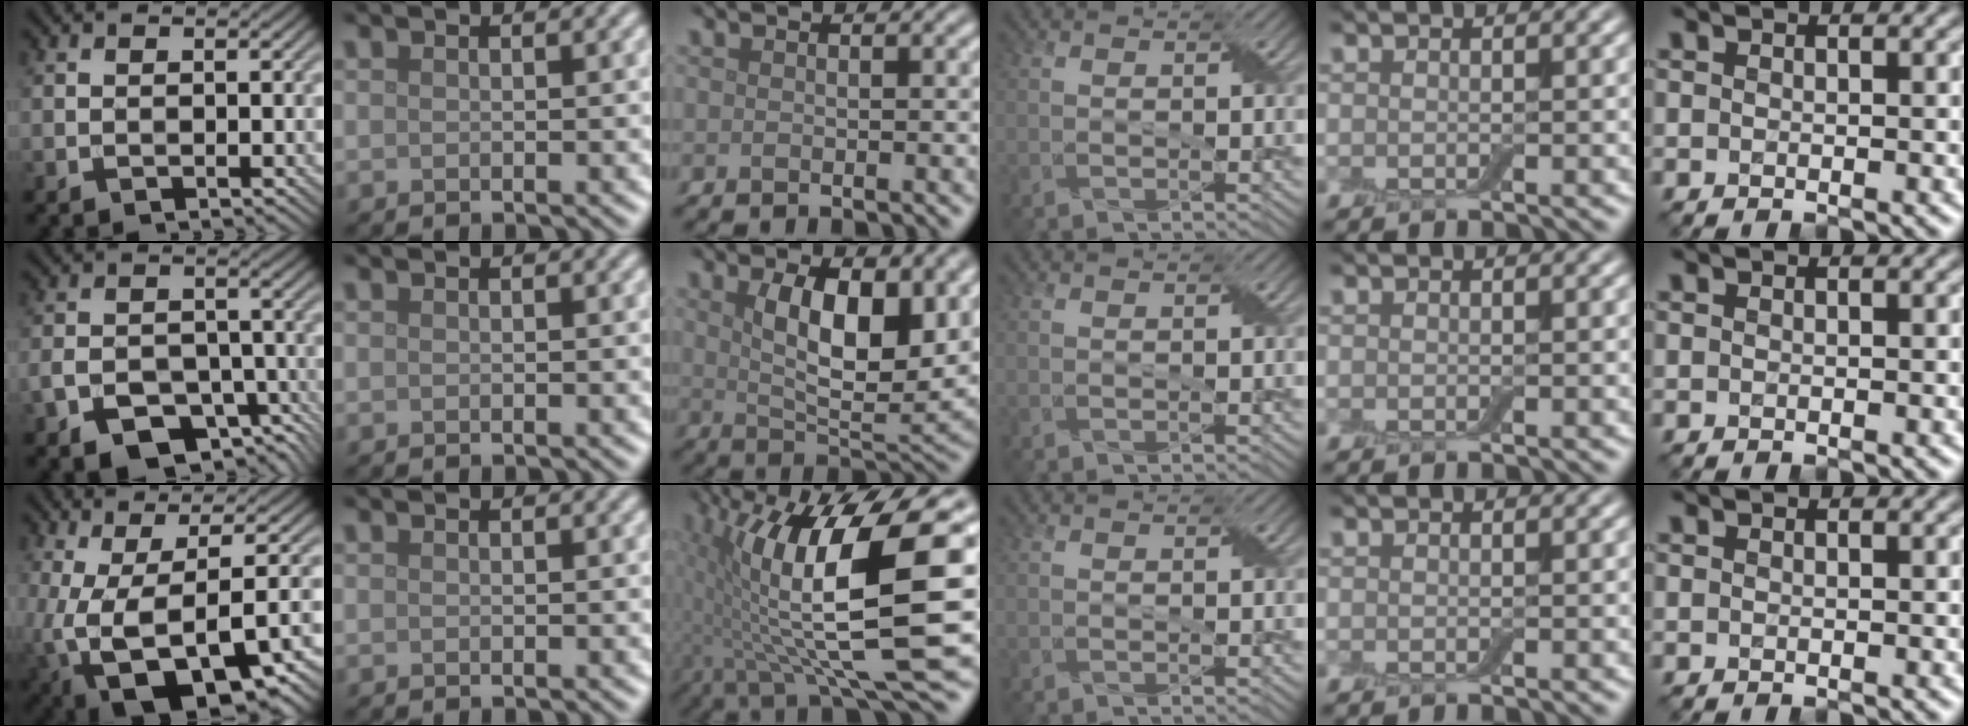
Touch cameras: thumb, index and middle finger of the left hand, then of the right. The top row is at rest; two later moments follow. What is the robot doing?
{"motion": "peel", "object": "aluminum foil"}